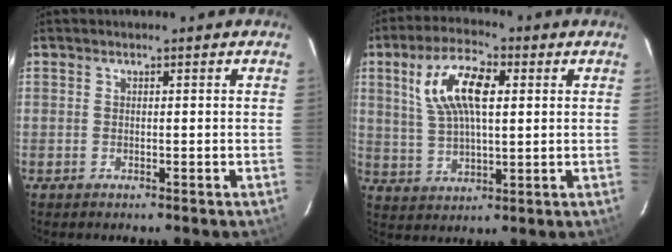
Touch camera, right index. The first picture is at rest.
{"total": 12.3, "force": [3.6, 5.2, 10.5], "torque": [-0.208, 0.020, 0.073]}